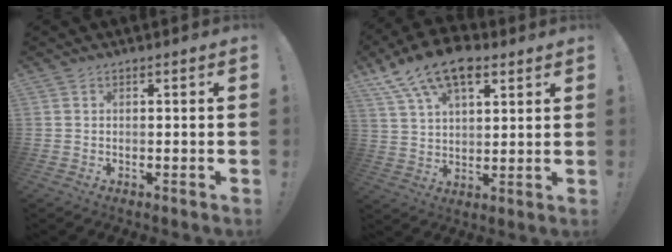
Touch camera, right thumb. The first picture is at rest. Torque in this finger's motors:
{"motor_torque": [-0.04, 1.01, 0.24, 0.23, 0.25]}